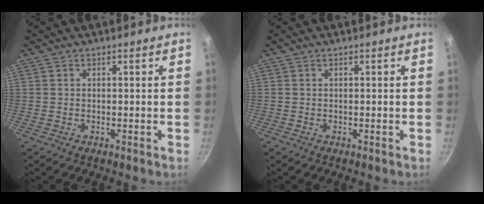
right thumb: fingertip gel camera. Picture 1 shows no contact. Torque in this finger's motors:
{"motor_torque": [0.00, 0.00, 0.14, 0.14, 0.03]}